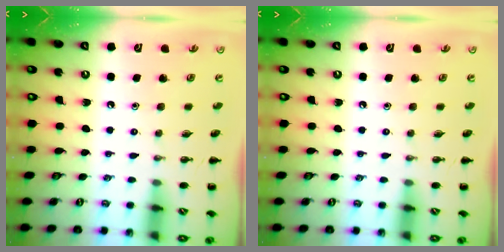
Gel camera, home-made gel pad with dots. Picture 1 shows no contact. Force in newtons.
{"total": 0.0}